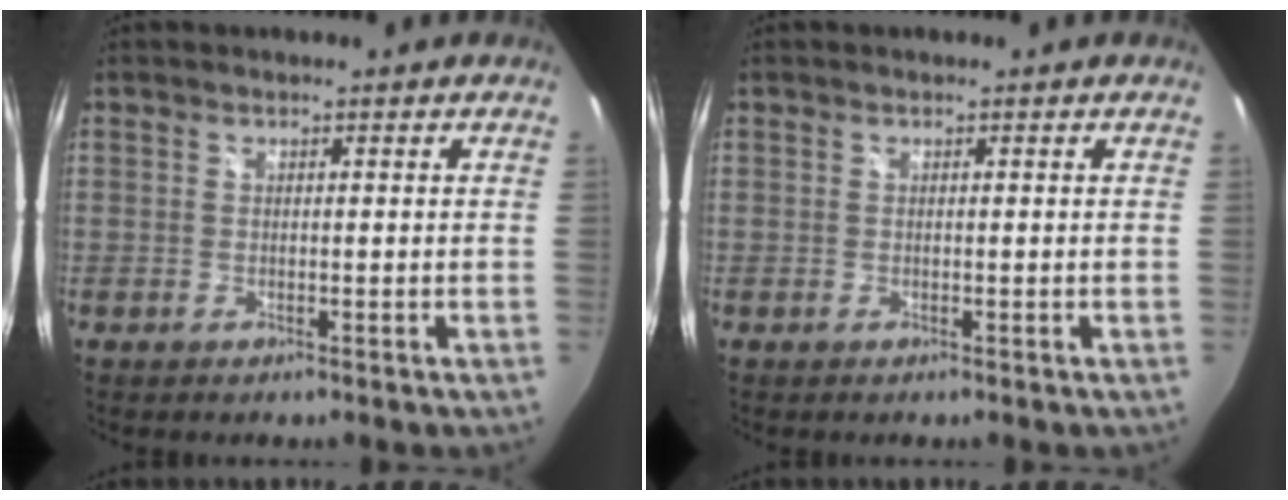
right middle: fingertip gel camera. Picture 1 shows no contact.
{"total": 0.0}